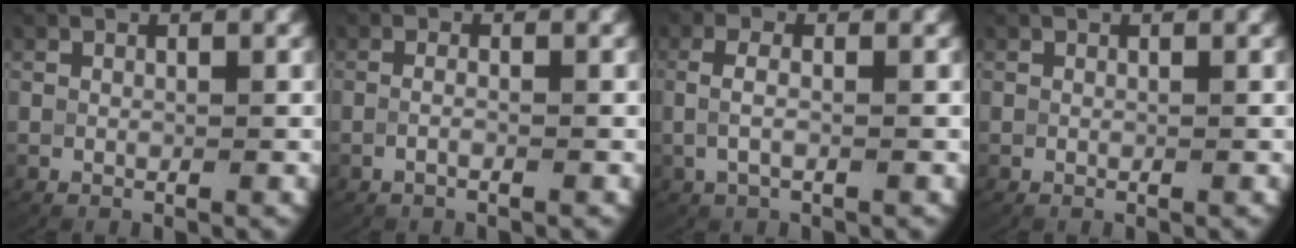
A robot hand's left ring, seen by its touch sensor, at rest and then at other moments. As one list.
[{"total": 1.3, "force": [-0.7, 0.0, 1.0], "torque": [-0.027, -0.003, -0.014]}, {"total": 2.7, "force": [0.1, 1.2, 2.4], "torque": [-0.061, -0.001, 0.003]}, {"total": 0.0}]